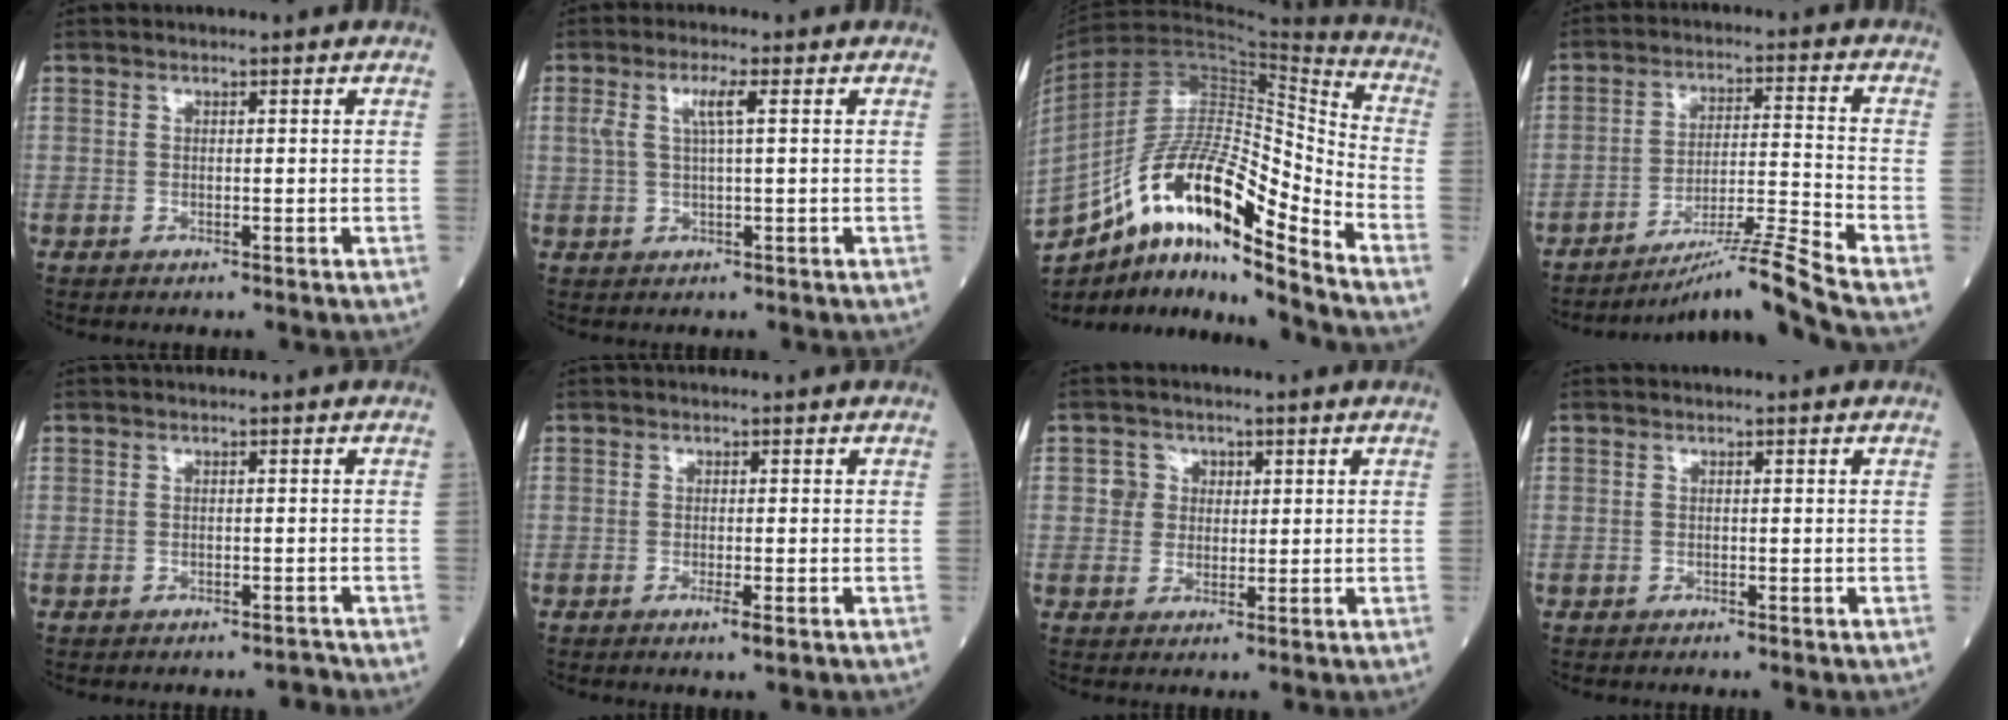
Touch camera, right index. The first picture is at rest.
{"total": 3.6, "force": [1.2, 0.2, 3.4], "torque": [-0.072, 0.011, 0.024]}
{"total": 21.4, "force": [-13.6, 3.3, 16.2], "torque": [-0.324, 0.006, -0.242]}
{"total": 11.0, "force": [-9.3, -3.9, 4.4], "torque": [-0.065, -0.001, -0.163]}
{"total": 0.9, "force": [-0.8, 0.1, 0.2], "torque": [0.003, 0.000, -0.013]}
{"total": 1.5, "force": [-0.6, -0.1, 1.4], "torque": [-0.024, -0.005, -0.011]}
{"total": 3.2, "force": [0.8, 3.0, 0.4], "torque": [0.002, 0.006, 0.010]}
{"total": 0.0}